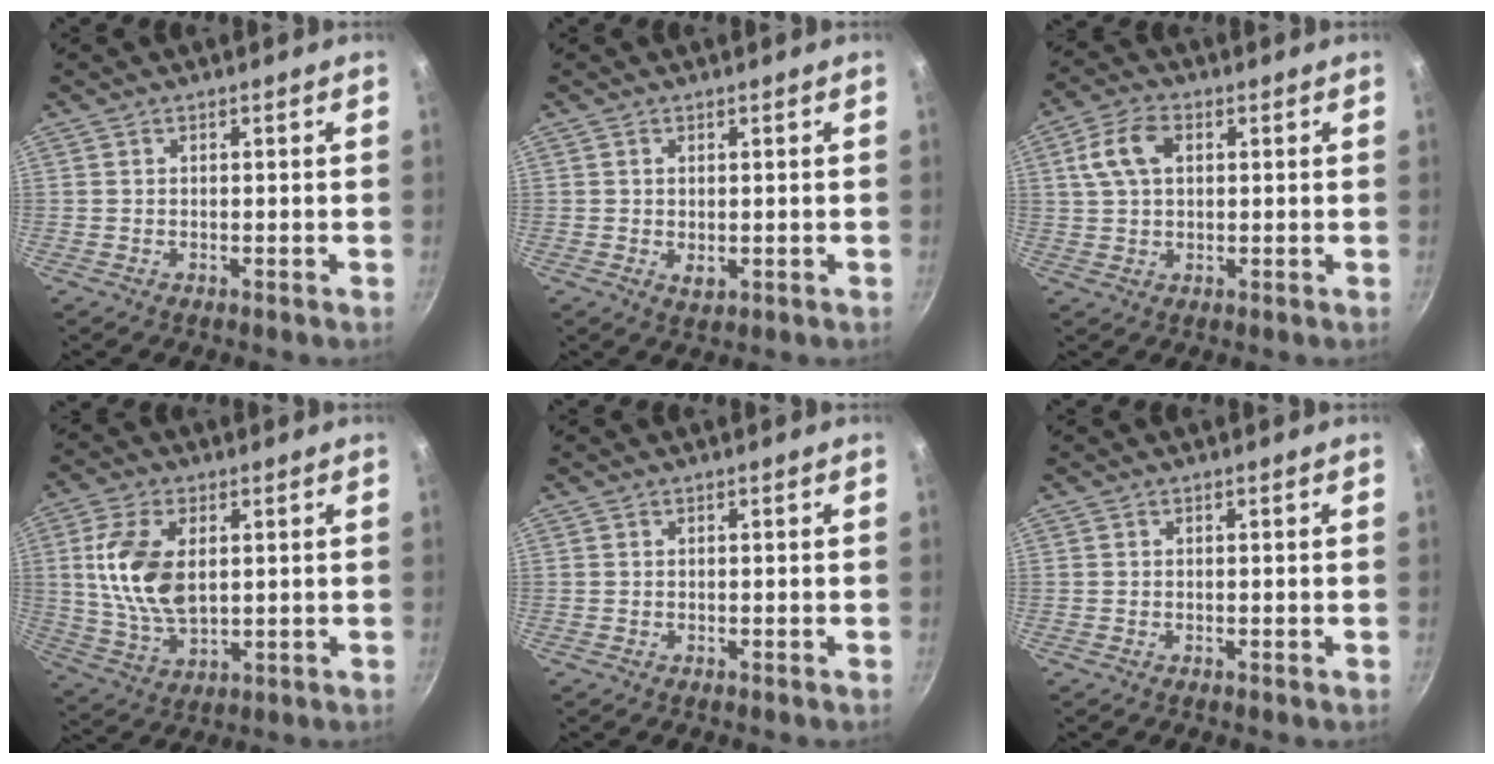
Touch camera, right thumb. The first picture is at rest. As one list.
[{"total": 2.1, "force": [0.1, 1.3, 1.6], "torque": [-0.025, -0.005, 0.003]}, {"total": 7.7, "force": [2.0, 4.9, 5.6], "torque": [-0.103, 0.014, 0.033]}, {"total": 13.1, "force": [2.3, 7.4, 10.5], "torque": [-0.199, -0.014, 0.048]}, {"total": 0.0}, {"total": 0.0}]